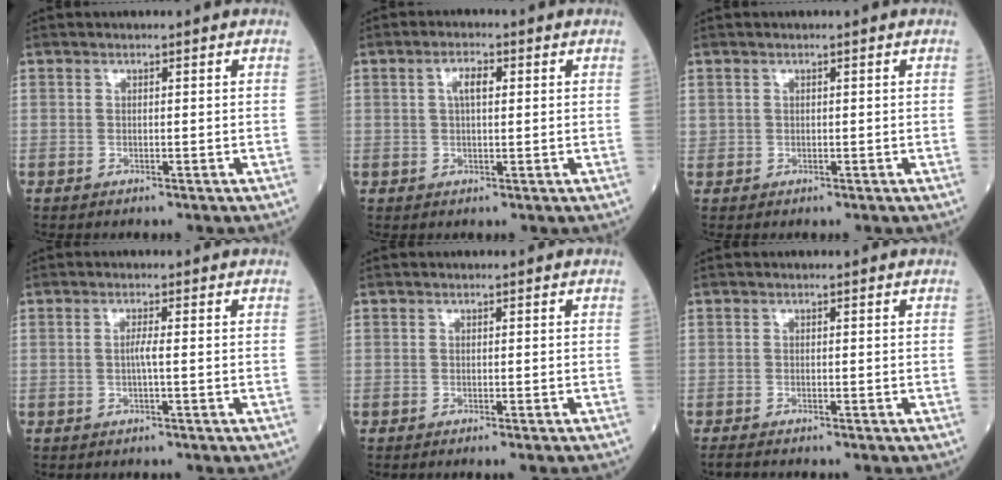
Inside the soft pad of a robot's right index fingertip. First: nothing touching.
{"total": 3.2, "force": [0.9, 1.1, 2.9], "torque": [-0.056, 0.007, 0.016]}
{"total": 0.6, "force": [0.2, 0.6, 0.1], "torque": [0.009, 0.005, 0.002]}
{"total": 1.4, "force": [-0.2, -0.2, 1.3], "torque": [-0.027, 0.000, -0.006]}
{"total": 1.8, "force": [-1.5, -0.3, 0.9], "torque": [-0.008, 0.000, -0.021]}
{"total": 1.8, "force": [-1.6, -0.1, 0.8], "torque": [-0.017, -0.004, -0.024]}